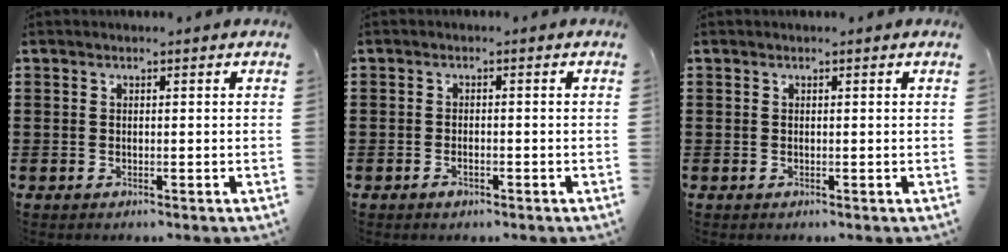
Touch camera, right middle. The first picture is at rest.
{"total": 1.4, "force": [-0.8, 0.5, 1.0], "torque": [-0.021, -0.002, -0.015]}
{"total": 0.0}